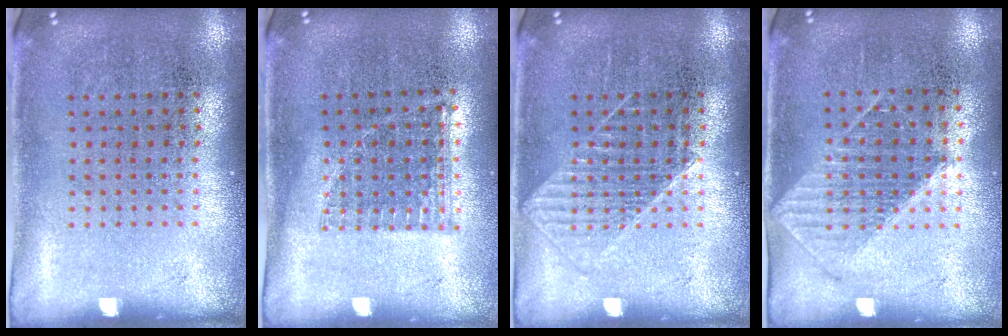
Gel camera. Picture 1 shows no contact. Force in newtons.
{"total": 0.9, "press": 0.8, "slide": 0.2}
{"total": 1.3, "press": 1.3, "slide": 0.3}
{"total": 1.0, "press": 0.9, "slide": 0.3}